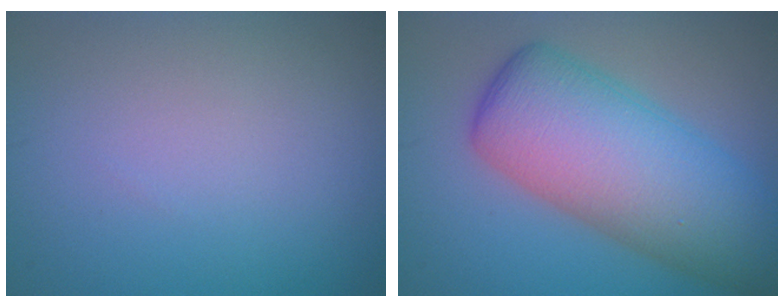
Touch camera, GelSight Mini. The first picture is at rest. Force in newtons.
{"total": 10.9, "press": 10.9, "slide": 0.1}